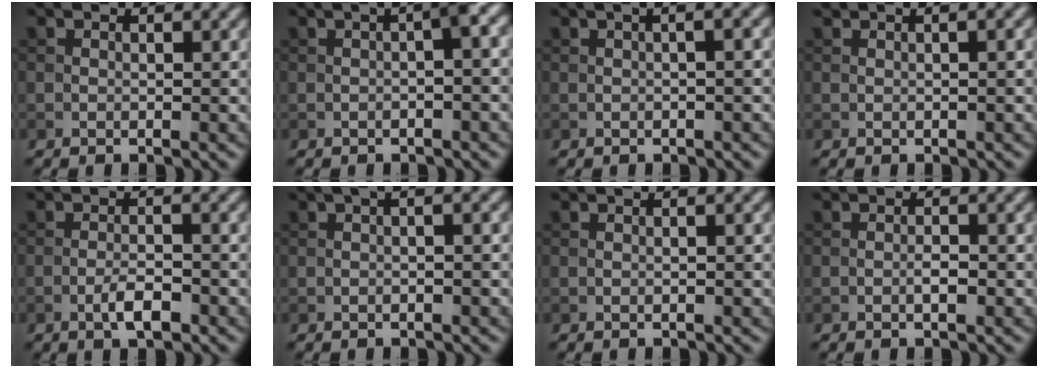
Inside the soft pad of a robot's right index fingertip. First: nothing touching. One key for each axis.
{"total": 3.6, "fx": 0.2, "fy": 0.7, "fz": 3.6, "tx": -0.050, "ty": 0.015, "tz": -0.001}
{"total": 5.4, "fx": 1.6, "fy": 2.4, "fz": 4.5, "tx": -0.027, "ty": 0.032, "tz": -0.010}
{"total": 2.6, "fx": 1.1, "fy": 0.9, "fz": 2.1, "tx": -0.020, "ty": 0.001, "tz": 0.003}
{"total": 2.7, "fx": -1.4, "fy": 0.7, "fz": 2.2, "tx": -0.043, "ty": 0.003, "tz": -0.028}
{"total": 3.4, "fx": 1.1, "fy": 1.3, "fz": 3.0, "tx": -0.024, "ty": 0.010, "tz": -0.005}
{"total": 1.3, "fx": 0.4, "fy": 0.4, "fz": 1.2, "tx": -0.015, "ty": -0.005, "tz": -0.002}
{"total": 1.2, "fx": -0.4, "fy": 0.3, "fz": 1.1, "tx": -0.019, "ty": 0.001, "tz": -0.007}